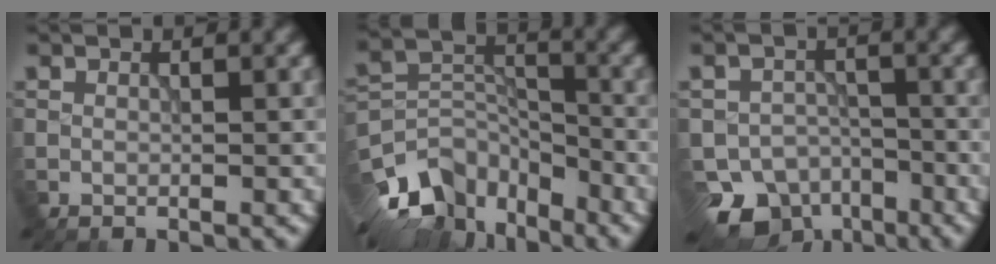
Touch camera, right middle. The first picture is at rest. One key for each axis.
{"total": 10.9, "fx": -7.9, "fy": 6.0, "fz": 4.5, "tx": -0.080, "ty": 0.000, "tz": -0.141}
{"total": 7.9, "fx": -5.7, "fy": 5.0, "fz": 2.1, "tx": -0.011, "ty": -0.018, "tz": -0.080}